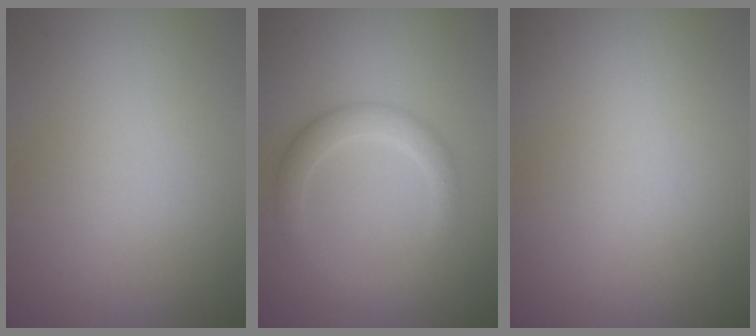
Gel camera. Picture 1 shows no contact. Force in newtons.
{"total": 2.8, "press": 2.8, "slide": 0.3}
{"total": 0.0}